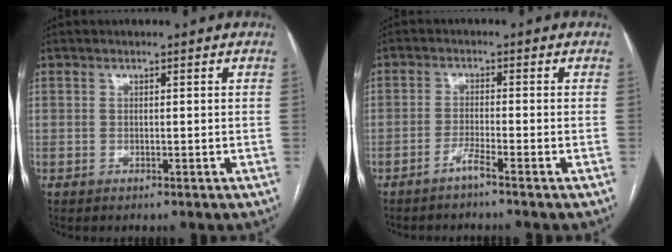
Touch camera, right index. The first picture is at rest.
{"total": 2.4, "force": [-1.8, -0.7, 1.3], "torque": [-0.030, 0.000, -0.039]}